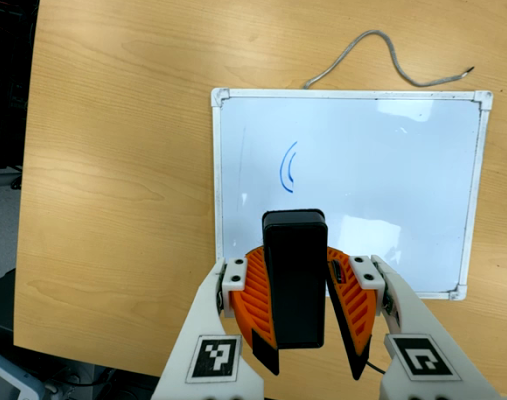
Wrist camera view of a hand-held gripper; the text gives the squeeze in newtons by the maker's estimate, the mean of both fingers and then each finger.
{"total": 9.6, "left": 9.4, "right": 9.7}